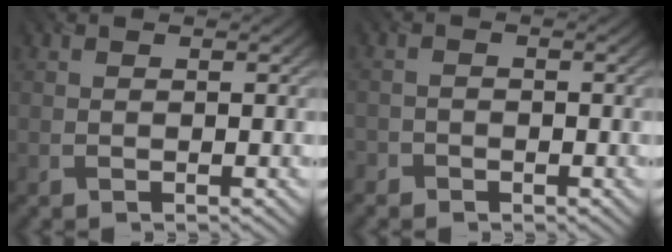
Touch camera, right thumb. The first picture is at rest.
{"total": 1.6, "force": [-1.2, 1.1, 0.0], "torque": [0.006, 0.003, -0.025]}